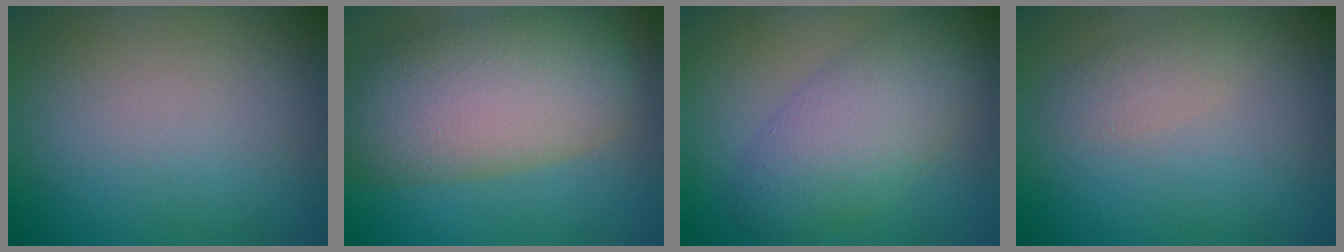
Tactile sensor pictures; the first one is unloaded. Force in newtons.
{"total": 10.1, "press": 10.1, "slide": 0.9}
{"total": 6.3, "press": 6.3, "slide": 0.2}
{"total": 1.6, "press": 1.6, "slide": 0.1}